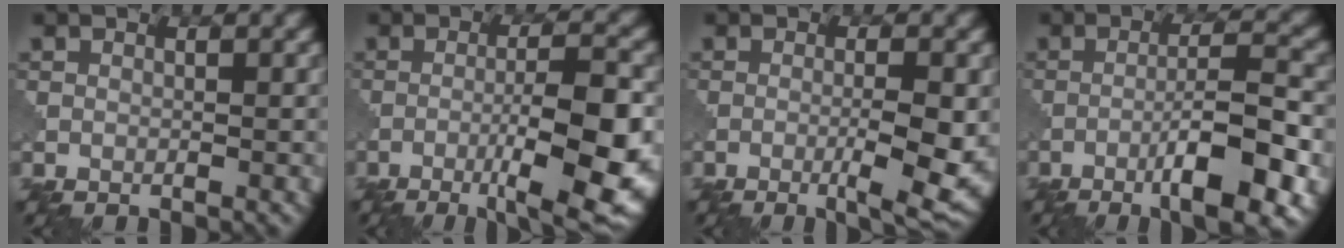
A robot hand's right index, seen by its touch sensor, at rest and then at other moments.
{"total": 9.4, "force": [-3.4, 1.8, 8.6], "torque": [-0.131, -0.001, -0.052]}
{"total": 5.1, "force": [-1.4, 0.7, 4.8], "torque": [-0.078, -0.002, -0.021]}
{"total": 8.5, "force": [-3.7, 1.5, 7.5], "torque": [-0.116, 0.008, -0.061]}